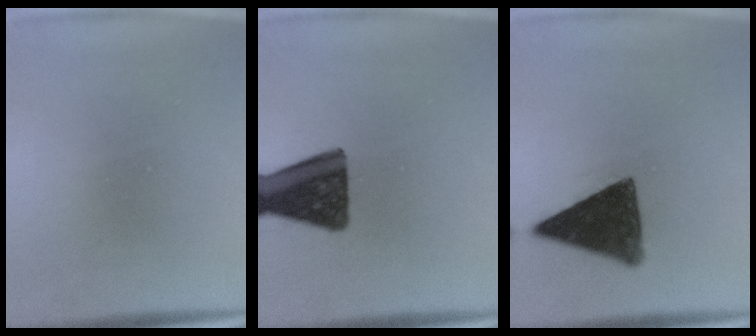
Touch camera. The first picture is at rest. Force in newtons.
{"total": 15.1}
{"total": 11.4}